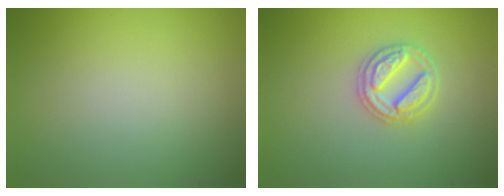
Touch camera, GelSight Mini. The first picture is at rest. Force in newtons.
{"total": 2.7, "press": 2.7, "slide": 0.3}